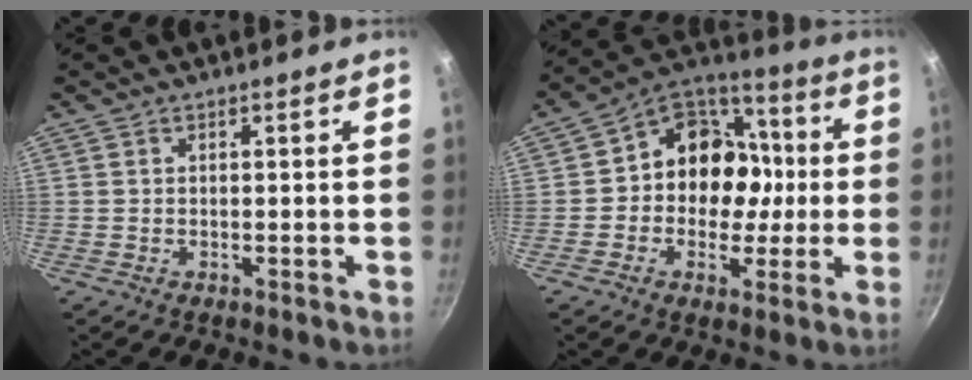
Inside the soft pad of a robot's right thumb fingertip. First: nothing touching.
{"total": 14.9, "force": [-0.4, 12.6, 8.1], "torque": [-0.071, 0.038, -0.023]}